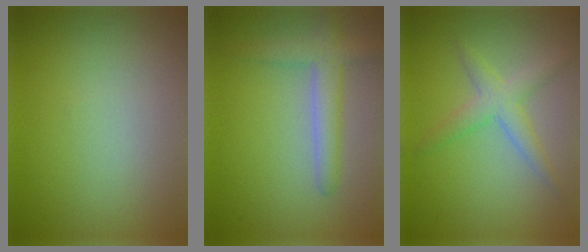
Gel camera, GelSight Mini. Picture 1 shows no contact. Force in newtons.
{"total": 3.3, "press": 3.3, "slide": 0.2}
{"total": 2.8, "press": 2.8, "slide": 0.2}